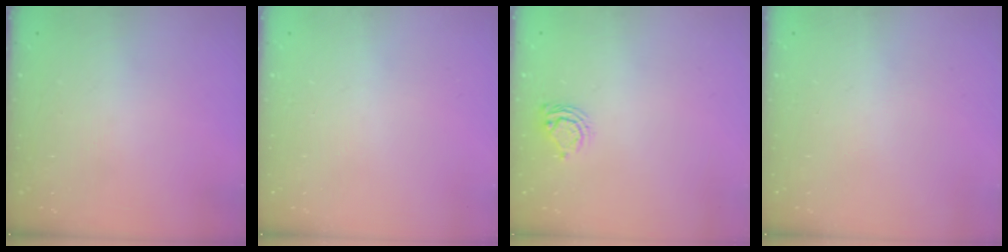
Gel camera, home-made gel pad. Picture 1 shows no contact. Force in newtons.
{"total": 0.0}
{"total": 5.1, "press": 5.1, "slide": 0.5}
{"total": 0.0}